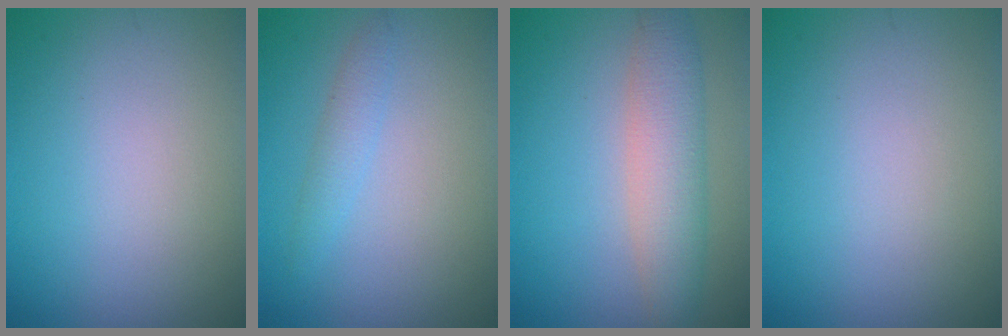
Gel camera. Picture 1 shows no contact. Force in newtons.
{"total": 1.5, "press": 1.5, "slide": 0.1}
{"total": 4.3, "press": 4.3, "slide": 0.1}
{"total": 0.0}